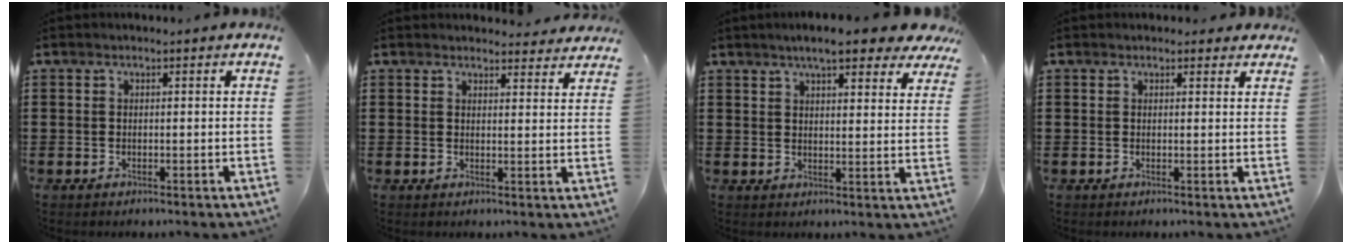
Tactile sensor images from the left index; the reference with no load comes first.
{"total": 2.9, "force": [2.8, 0.6, 0.4], "torque": [-0.001, -0.014, 0.049]}
{"total": 7.1, "force": [5.9, 1.2, 3.9], "torque": [-0.075, -0.013, 0.102]}
{"total": 1.2, "force": [1.0, 0.6, 0.3], "torque": [-0.008, 0.007, 0.019]}